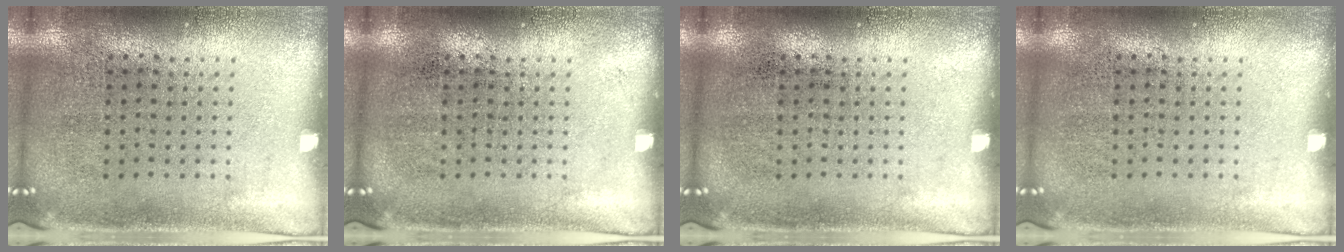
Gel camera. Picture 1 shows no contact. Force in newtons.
{"total": 0.0}
{"total": 0.0}
{"total": 0.0}